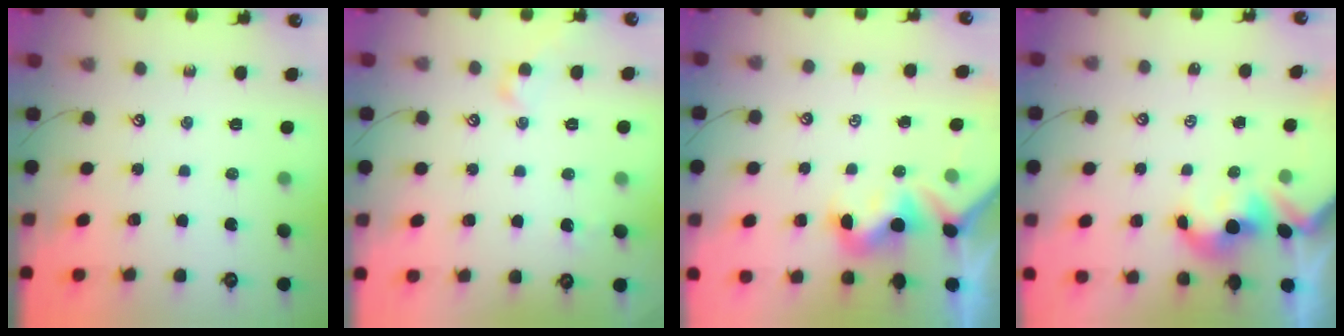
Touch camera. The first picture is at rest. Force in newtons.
{"total": 2.6, "press": 2.5, "slide": 0.8}
{"total": 1.6, "press": 1.5, "slide": 0.7}
{"total": 2.1, "press": 2.1, "slide": 0.2}